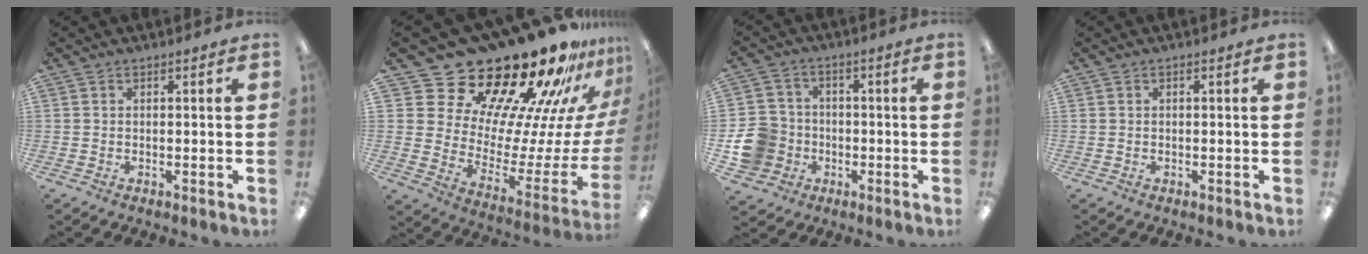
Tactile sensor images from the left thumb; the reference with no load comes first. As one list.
[{"total": 26.4, "force": [21.5, 10.6, 11.0], "torque": [-0.150, -0.186, 0.390]}, {"total": 10.9, "force": [-2.8, 9.8, 3.6], "torque": [-0.094, 0.032, -0.043]}, {"total": 0.0}]